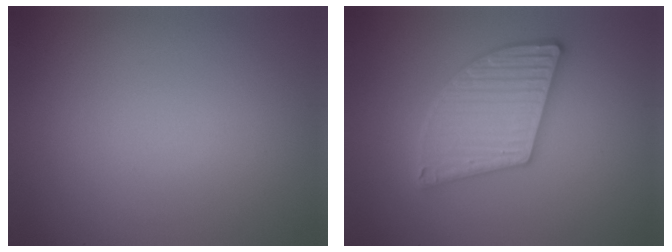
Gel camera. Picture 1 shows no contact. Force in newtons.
{"total": 5.4, "press": 5.4, "slide": 0.6}